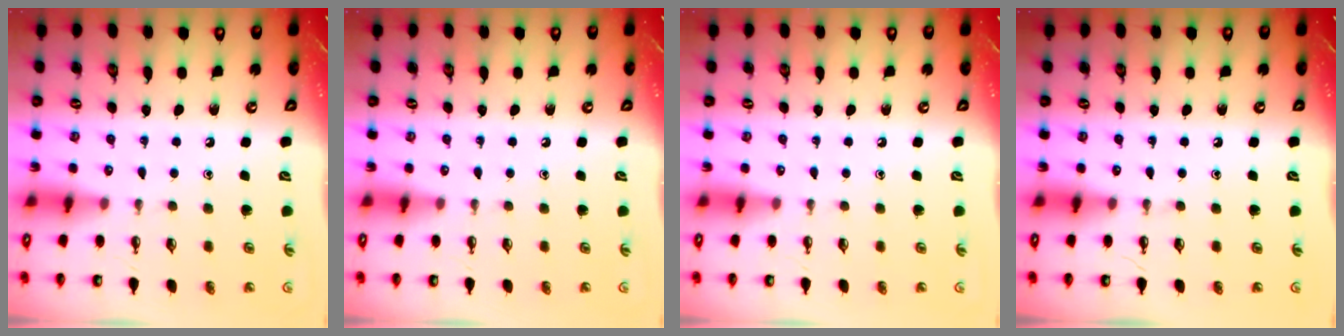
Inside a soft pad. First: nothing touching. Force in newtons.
{"total": 0.0}
{"total": 0.0}
{"total": 0.0}